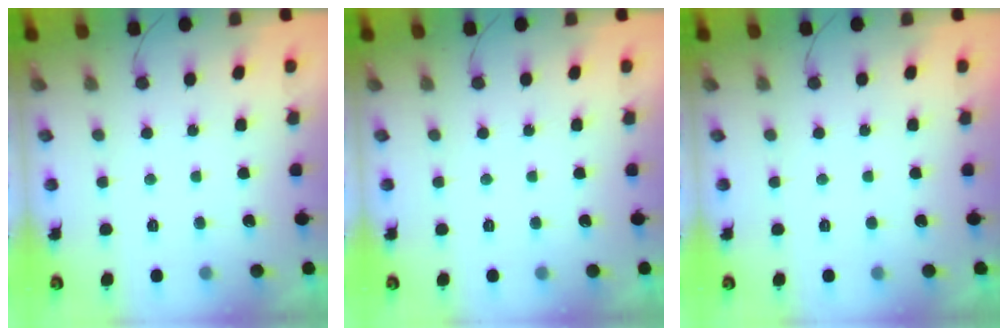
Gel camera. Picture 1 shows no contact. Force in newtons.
{"total": 0.0}
{"total": 0.0}